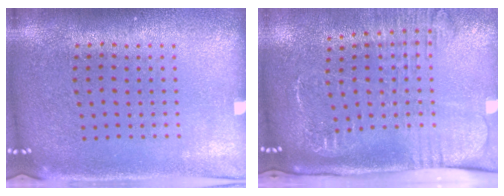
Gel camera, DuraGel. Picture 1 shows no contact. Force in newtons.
{"total": 2.6, "press": 2.0, "slide": 1.7}